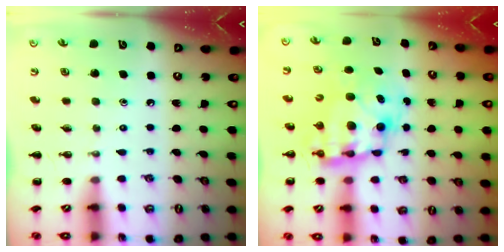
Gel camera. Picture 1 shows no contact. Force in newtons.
{"total": 11.1, "press": 10.7, "slide": 2.9}